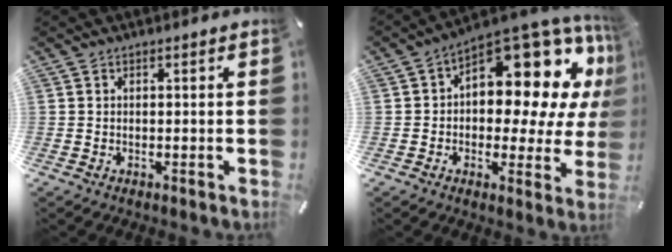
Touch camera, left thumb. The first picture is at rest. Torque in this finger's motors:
{"motor_torque": [2.44, 2.56, 1.37, -1.10, 0.49]}